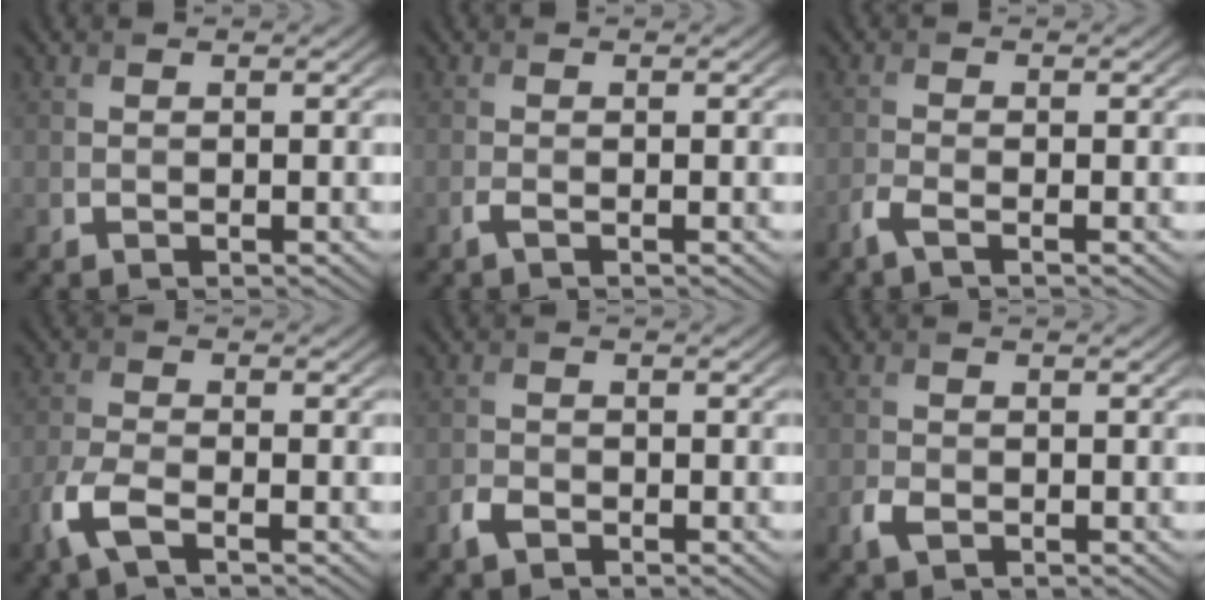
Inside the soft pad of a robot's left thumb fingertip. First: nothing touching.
{"total": 1.0, "force": [-0.6, 0.1, 0.9], "torque": [-0.021, 0.000, -0.015]}
{"total": 2.1, "force": [-1.4, 0.3, 1.5], "torque": [-0.036, -0.002, -0.039]}
{"total": 4.5, "force": [-2.5, 1.5, 3.4], "torque": [-0.089, -0.007, -0.062]}
{"total": 2.1, "force": [-1.4, 1.2, 1.1], "torque": [-0.026, -0.002, -0.033]}
{"total": 2.1, "force": [-1.0, 1.3, 1.3], "torque": [-0.033, -0.004, -0.023]}